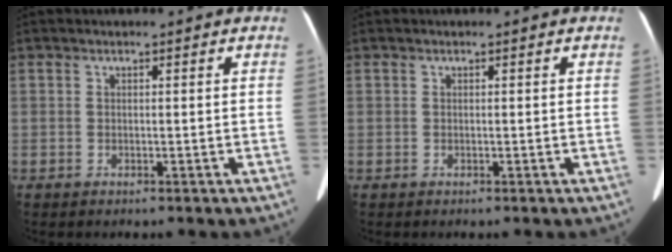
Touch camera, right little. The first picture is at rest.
{"total": 0.0}